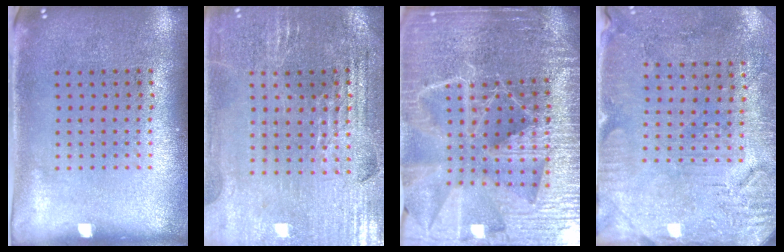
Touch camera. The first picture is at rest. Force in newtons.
{"total": 2.9, "press": 2.9, "slide": 0.5}
{"total": 5.7, "press": 5.0, "slide": 2.7}
{"total": 3.1, "press": 2.8, "slide": 1.3}